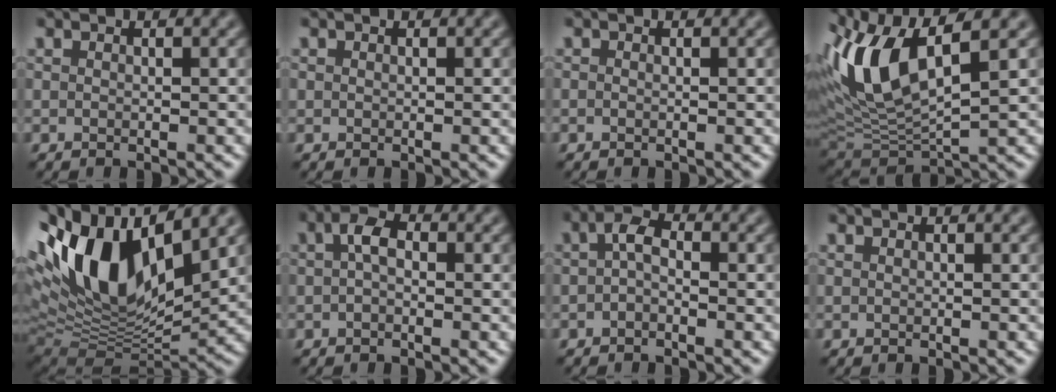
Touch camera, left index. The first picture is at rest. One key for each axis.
{"total": 0.0}
{"total": 0.0}
{"total": 9.9, "fx": 2.8, "fy": 4.0, "fz": 8.6, "tx": -0.185, "ty": 0.007, "tz": 0.056}
{"total": 14.9, "fx": 4.5, "fy": 7.5, "fz": 12.1, "tx": -0.230, "ty": 0.009, "tz": 0.086}
{"total": 2.3, "fx": 0.1, "fy": 1.5, "fz": 1.8, "tx": -0.036, "ty": 0.009, "tz": 0.000}
{"total": 1.8, "fx": -0.4, "fy": 1.1, "fz": 1.4, "tx": -0.027, "ty": 0.008, "tz": -0.011}
{"total": 0.0}